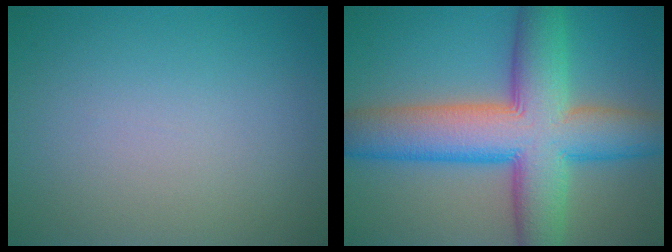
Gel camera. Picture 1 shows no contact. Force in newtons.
{"total": 12.3, "press": 12.3, "slide": 0.3}